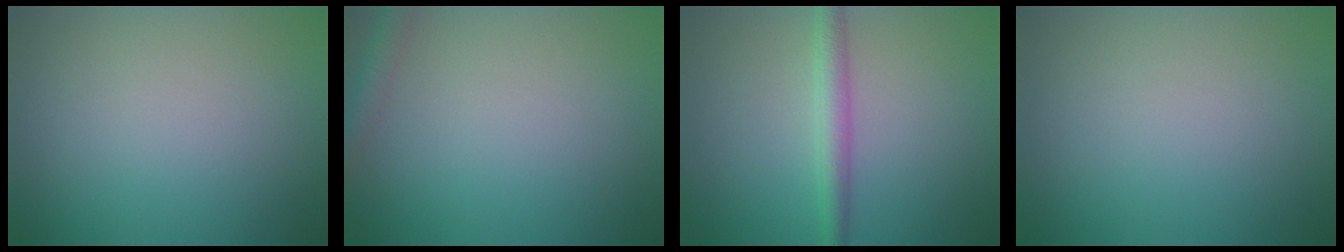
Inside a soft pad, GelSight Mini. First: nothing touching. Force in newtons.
{"total": 2.0, "press": 2.0, "slide": 0.1}
{"total": 2.8, "press": 2.8, "slide": 0.0}
{"total": 0.0}